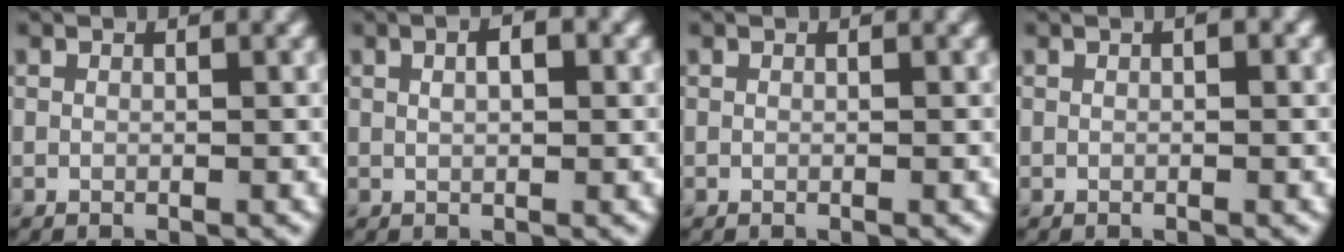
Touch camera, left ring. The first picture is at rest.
{"total": 2.9, "force": [1.1, 1.4, 2.2], "torque": [-0.026, 0.007, 0.003]}
{"total": 0.0}
{"total": 0.9, "force": [0.2, 0.3, 0.8], "torque": [-0.012, 0.003, 0.003]}